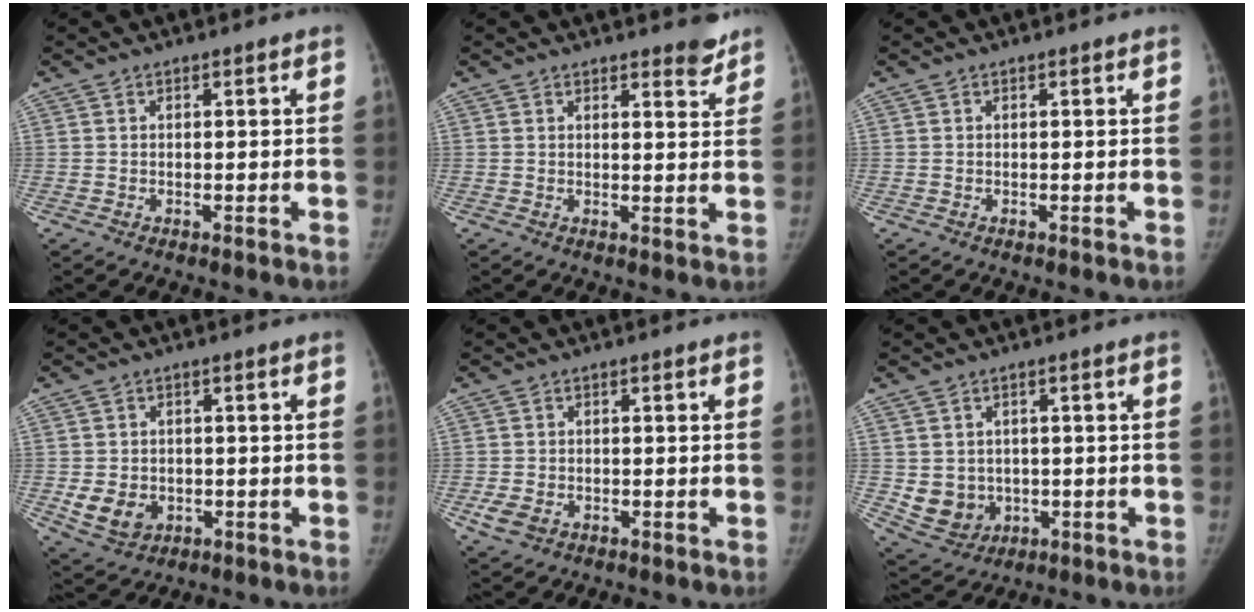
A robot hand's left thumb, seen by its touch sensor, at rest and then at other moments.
{"total": 3.5, "force": [3.1, 0.9, 1.5], "torque": [-0.004, -0.025, 0.036]}
{"total": 0.0}
{"total": 6.3, "force": [-1.5, 5.1, 3.4], "torque": [-0.046, 0.004, -0.012]}
{"total": 3.4, "force": [-1.4, 2.4, 1.9], "torque": [-0.039, 0.001, -0.020]}
{"total": 7.2, "force": [-0.6, 6.5, 3.0], "torque": [-0.027, 0.004, 0.010]}